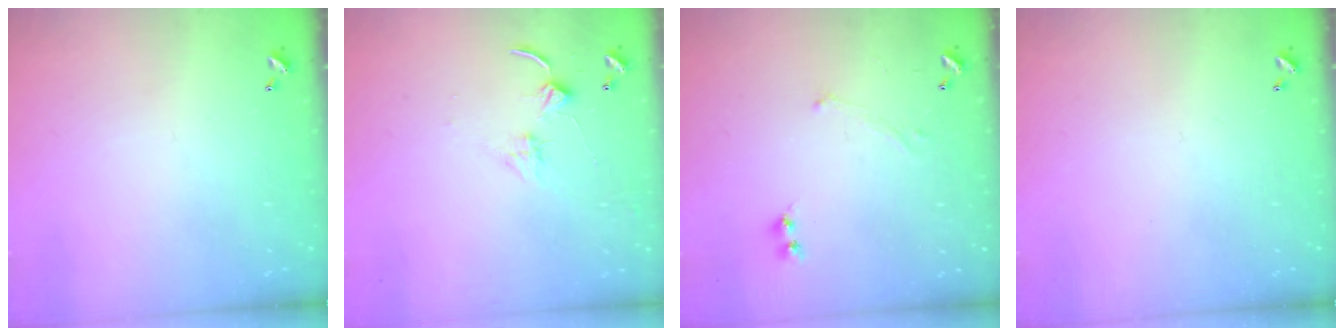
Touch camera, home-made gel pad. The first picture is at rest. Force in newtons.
{"total": 2.4, "press": 2.3, "slide": 0.4}
{"total": 0.7, "press": 0.7, "slide": 0.3}
{"total": 0.0}